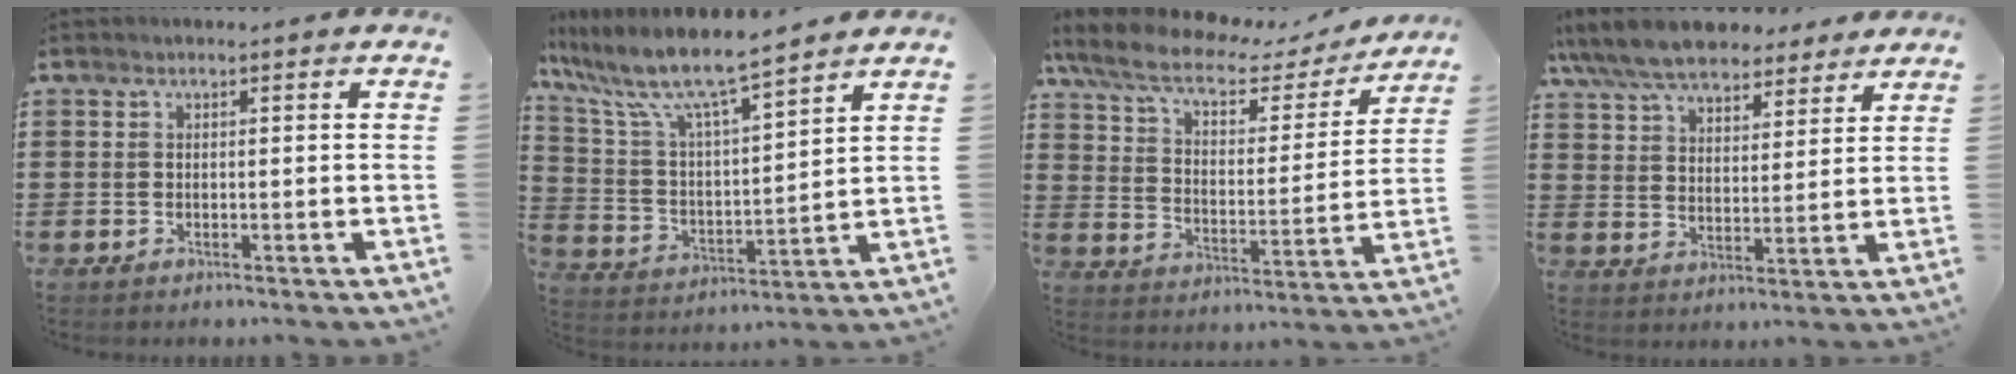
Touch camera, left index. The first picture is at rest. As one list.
[{"total": 8.5, "force": [7.3, 0.6, 4.3], "torque": [-0.116, -0.046, 0.121]}, {"total": 9.5, "force": [7.0, 3.3, 5.5], "torque": [-0.131, -0.029, 0.120]}, {"total": 9.2, "force": [8.2, 2.5, 3.3], "torque": [-0.098, -0.023, 0.153]}]